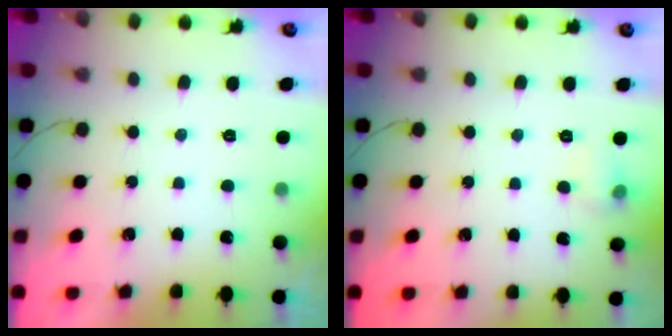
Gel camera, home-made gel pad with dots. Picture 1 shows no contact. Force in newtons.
{"total": 4.9, "press": 4.6, "slide": 1.8}